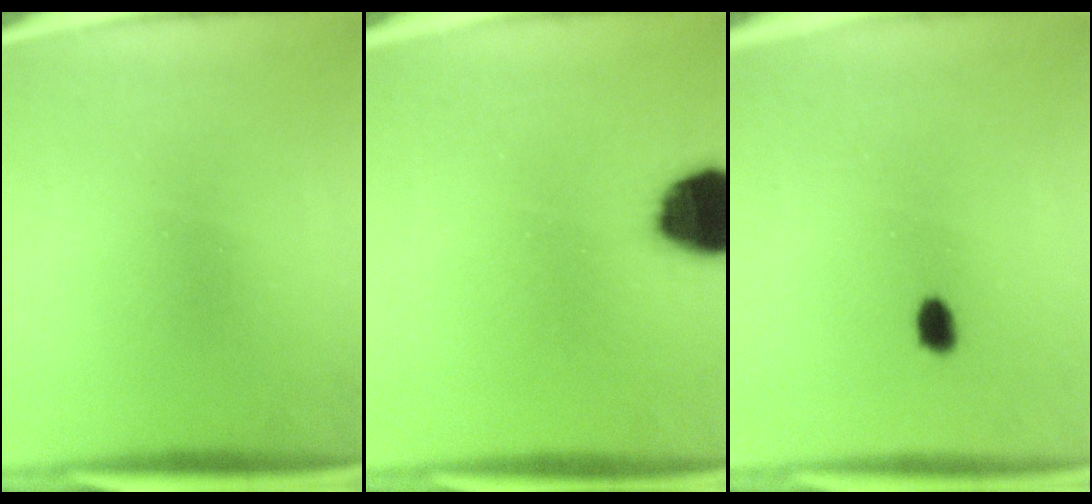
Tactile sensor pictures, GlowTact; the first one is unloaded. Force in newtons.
{"total": 14.0}
{"total": 1.8}